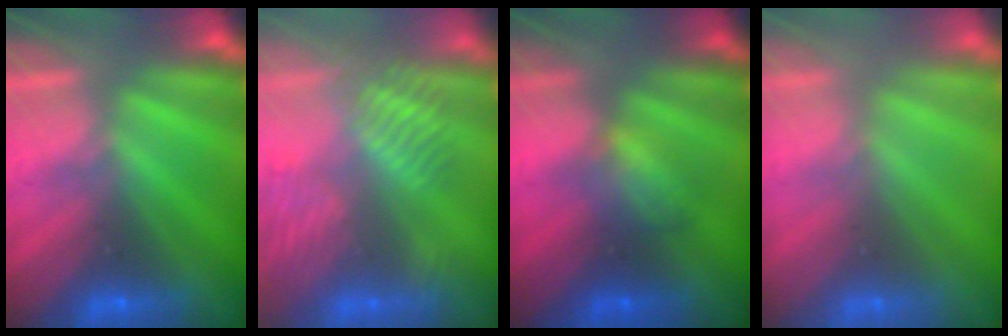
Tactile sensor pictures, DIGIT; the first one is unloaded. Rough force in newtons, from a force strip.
{"total": 3.9}
{"total": 2.2}
{"total": 2.9}